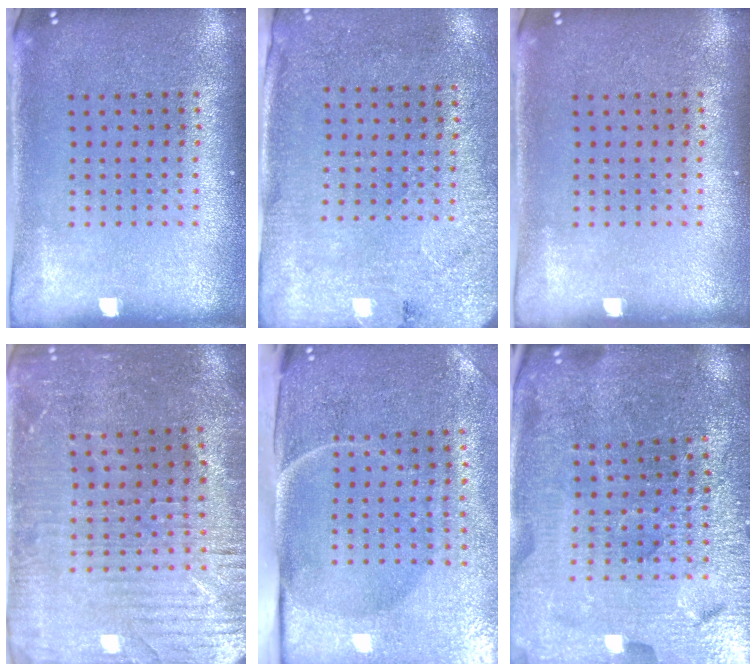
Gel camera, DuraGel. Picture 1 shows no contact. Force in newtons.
{"total": 2.7, "press": 2.2, "slide": 1.6}
{"total": 0.0}
{"total": 2.2, "press": 2.2, "slide": 0.5}
{"total": 4.9, "press": 3.9, "slide": 2.9}
{"total": 4.8, "press": 4.6, "slide": 1.3}